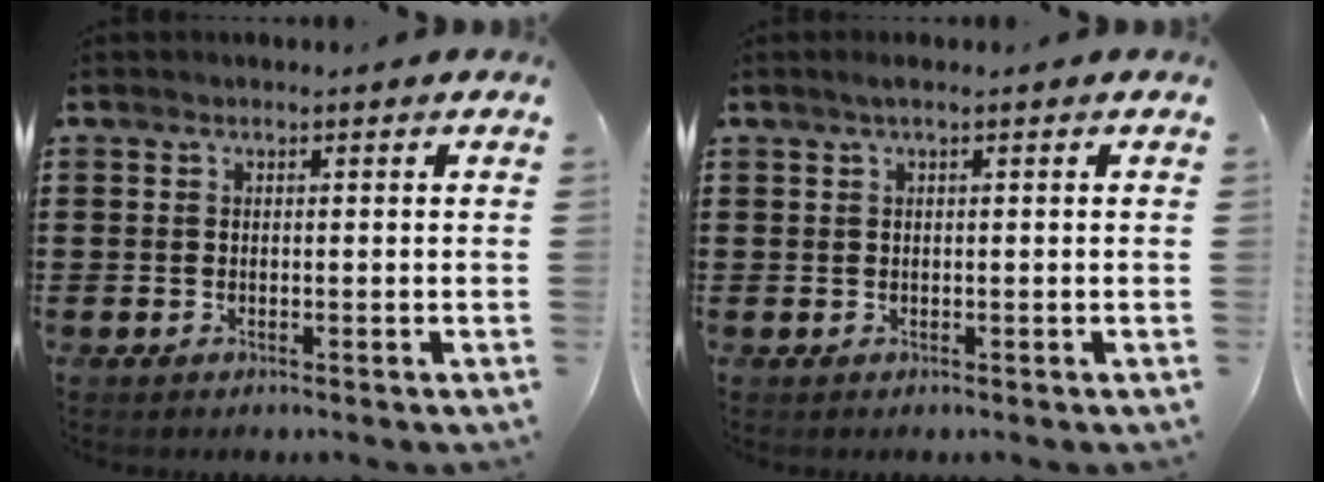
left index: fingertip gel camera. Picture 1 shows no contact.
{"total": 1.0, "force": [0.2, 0.0, 0.9], "torque": [-0.015, -0.001, 0.005]}